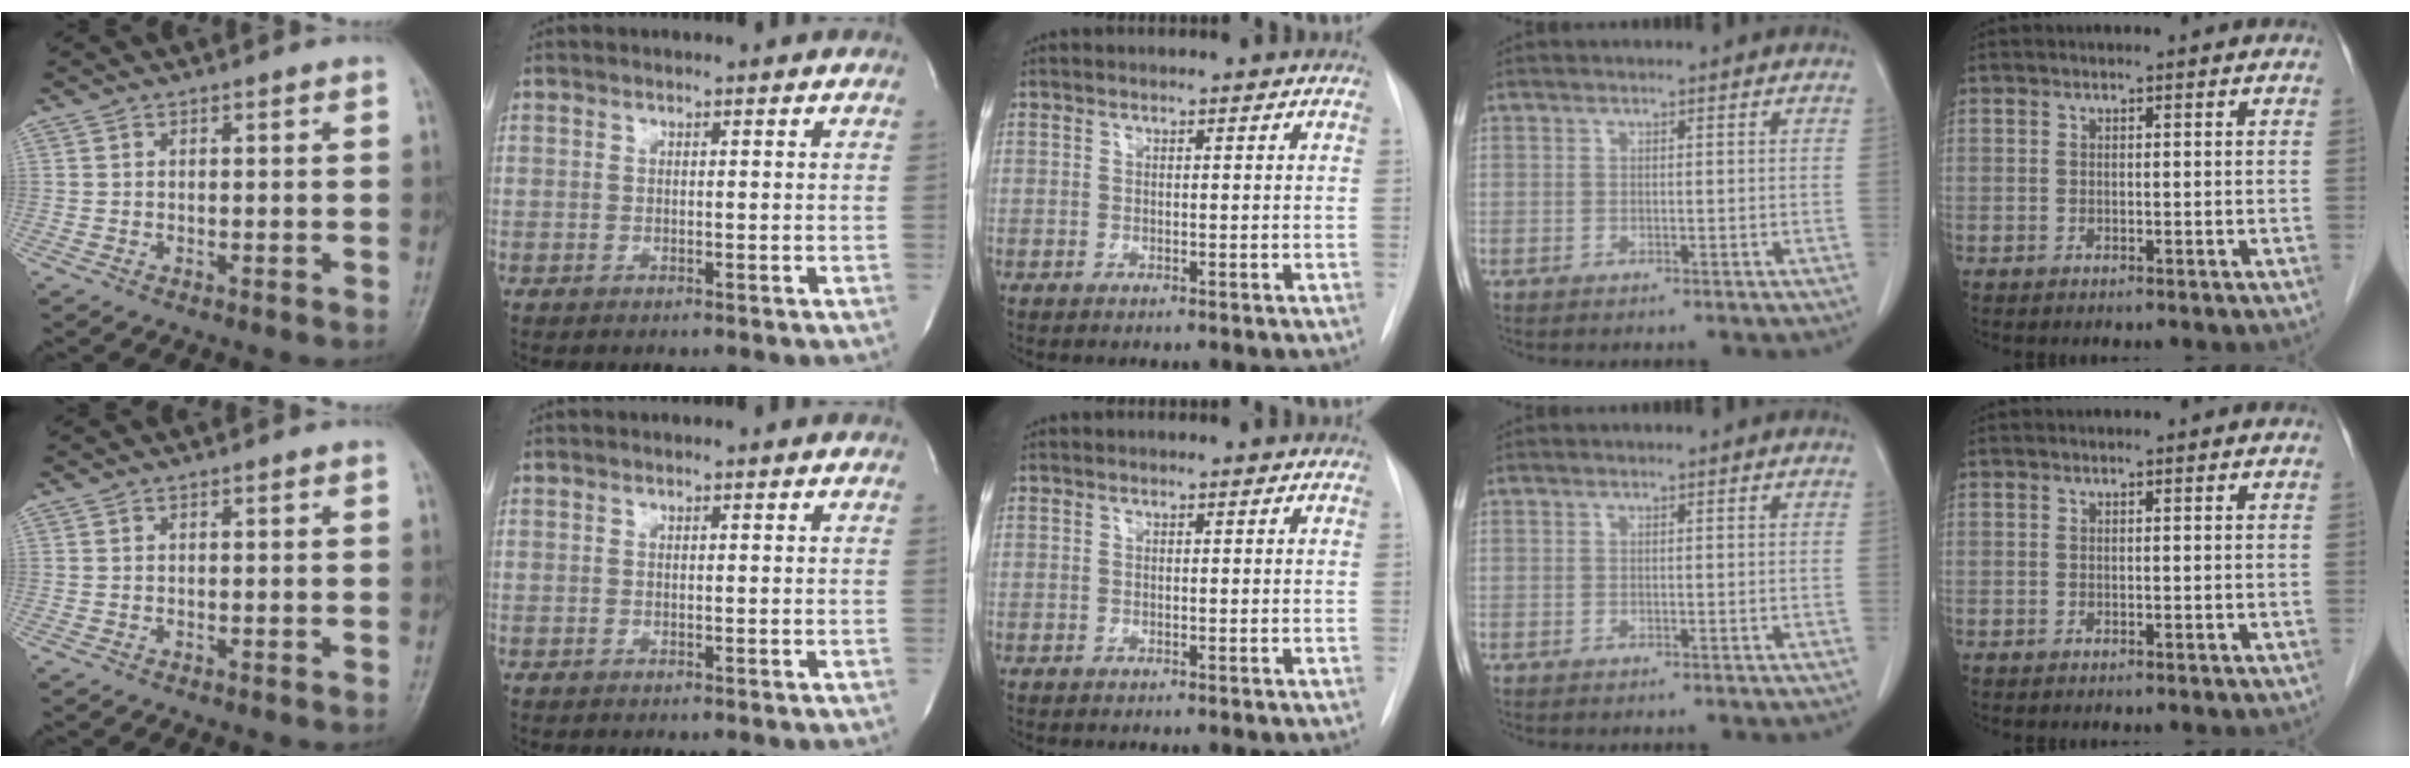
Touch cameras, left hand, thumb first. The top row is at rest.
{}